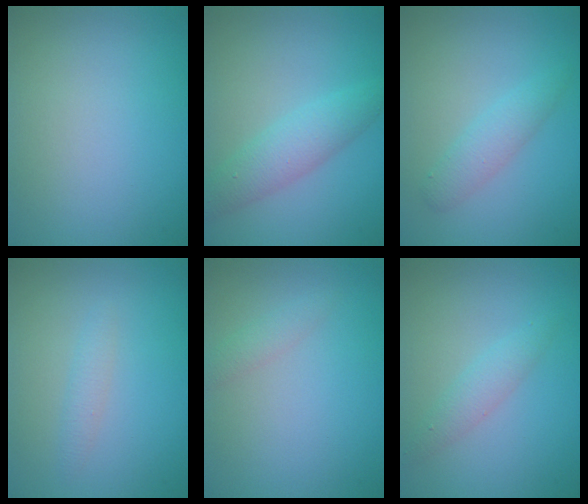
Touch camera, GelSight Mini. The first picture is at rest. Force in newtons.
{"total": 3.3, "press": 3.3, "slide": 0.0}
{"total": 2.2, "press": 2.2, "slide": 0.1}
{"total": 1.2, "press": 1.2, "slide": 0.0}
{"total": 1.2, "press": 1.2, "slide": 0.1}
{"total": 1.7, "press": 1.7, "slide": 0.0}